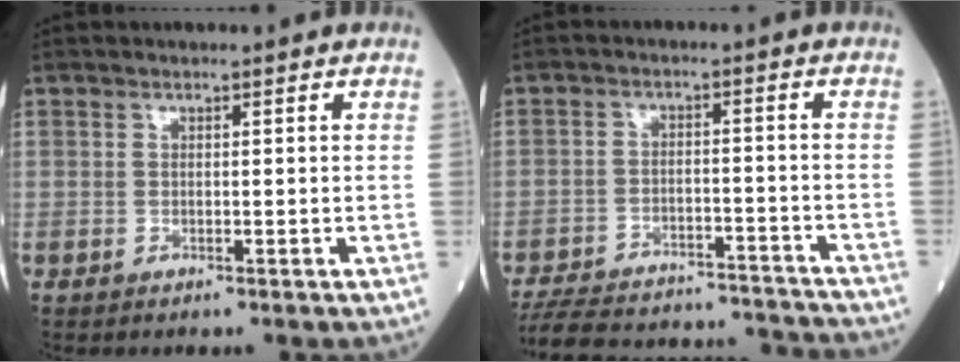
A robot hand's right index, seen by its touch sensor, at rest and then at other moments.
{"total": 22.2, "force": [-20.8, 4.4, 6.4], "torque": [-0.129, -0.005, -0.282]}